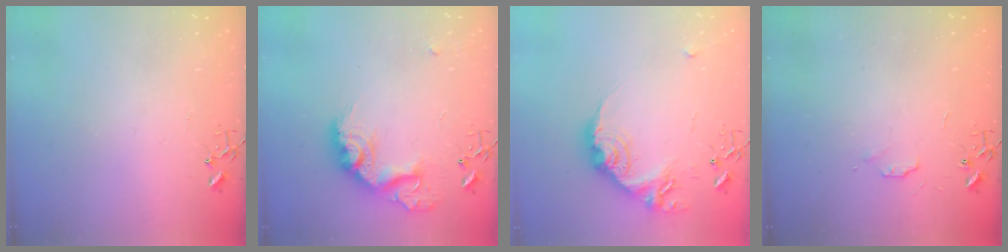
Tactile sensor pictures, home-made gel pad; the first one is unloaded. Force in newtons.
{"total": 19.6, "press": 19.6, "slide": 1.4}
{"total": 17.6, "press": 17.5, "slide": 0.9}
{"total": 4.7, "press": 4.6, "slide": 0.7}